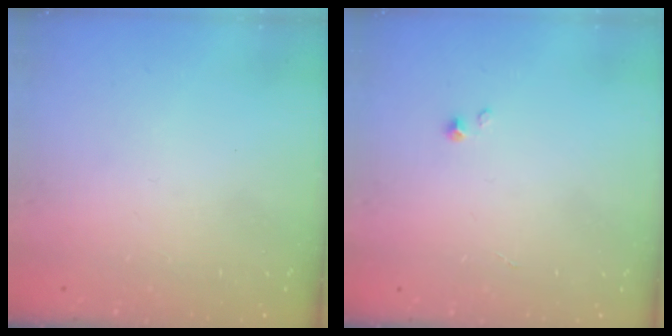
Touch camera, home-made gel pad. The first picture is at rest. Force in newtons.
{"total": 0.0}